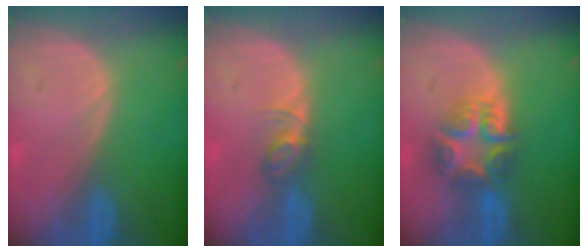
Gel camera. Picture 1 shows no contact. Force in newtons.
{"total": 2.8, "press": 2.8, "slide": 0.4}
{"total": 7.7, "press": 6.7, "slide": 3.8}